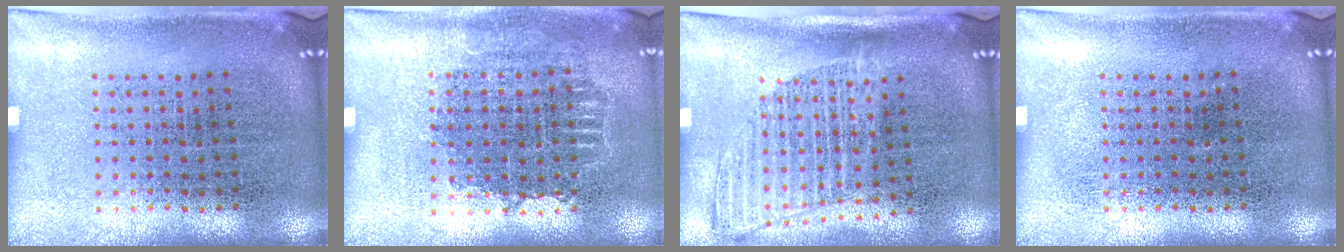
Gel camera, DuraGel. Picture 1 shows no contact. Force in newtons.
{"total": 0.9, "press": 0.8, "slide": 0.3}
{"total": 1.3, "press": 1.1, "slide": 0.7}
{"total": 0.0}